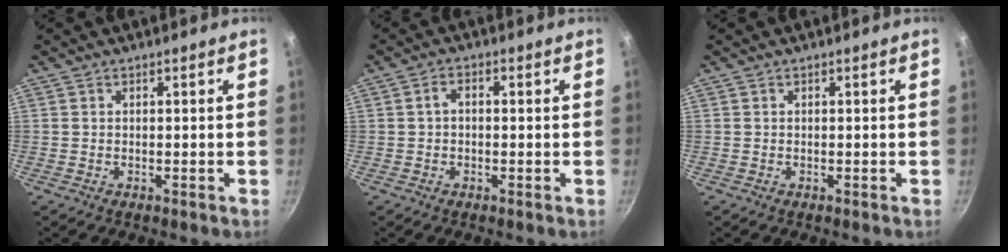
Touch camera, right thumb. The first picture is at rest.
{"total": 2.1, "force": [0.0, 1.3, 1.7], "torque": [-0.032, 0.011, -0.003]}
{"total": 0.0}